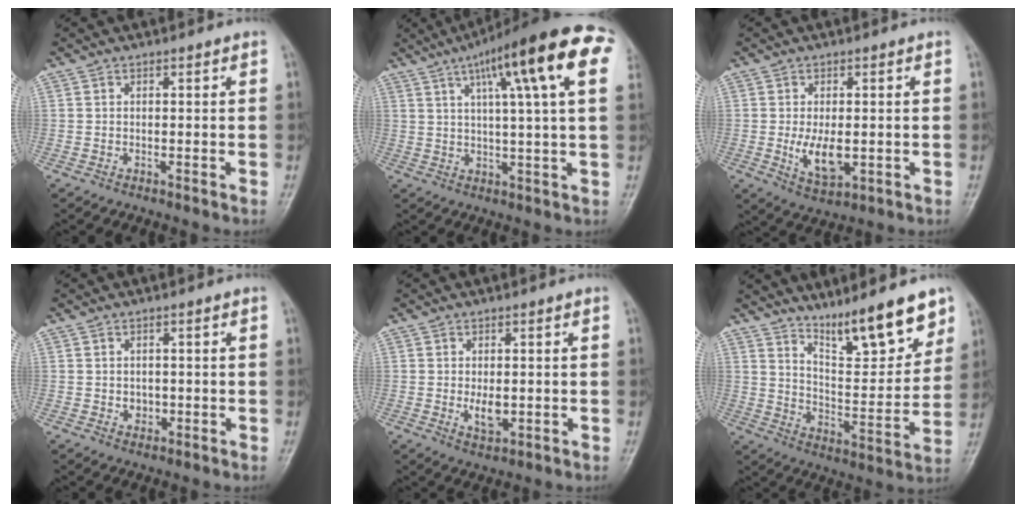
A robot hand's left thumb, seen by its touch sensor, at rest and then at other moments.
{"total": 20.3, "force": [8.3, 3.3, 18.2], "torque": [-0.266, 0.014, 0.115]}
{"total": 6.5, "force": [-0.7, 3.4, 5.5], "torque": [-0.095, -0.015, -0.003]}
{"total": 2.1, "force": [-0.2, 1.7, 1.1], "torque": [-0.007, 0.002, 0.001]}
{"total": 3.8, "force": [-0.3, 2.1, 3.1], "torque": [-0.046, -0.008, 0.002]}
{"total": 15.2, "force": [11.1, 3.8, 9.7], "torque": [-0.115, -0.077, 0.187]}